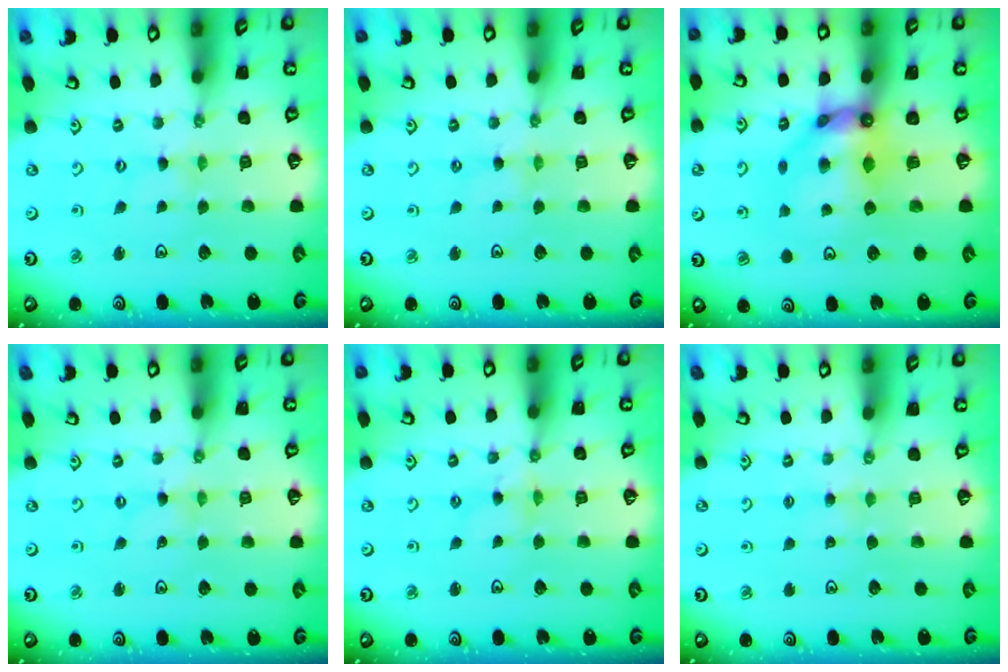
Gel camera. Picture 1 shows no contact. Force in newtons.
{"total": 1.6, "press": 1.5, "slide": 0.4}
{"total": 9.8, "press": 9.7, "slide": 0.7}
{"total": 0.0}
{"total": 2.6, "press": 2.6, "slide": 0.4}
{"total": 2.7, "press": 2.7, "slide": 0.3}